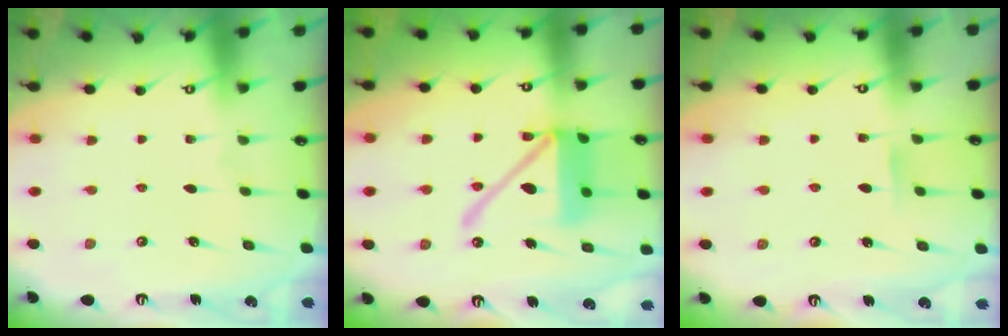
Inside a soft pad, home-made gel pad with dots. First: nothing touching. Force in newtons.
{"total": 16.2, "press": 16.1, "slide": 1.9}
{"total": 4.8, "press": 4.7, "slide": 0.5}